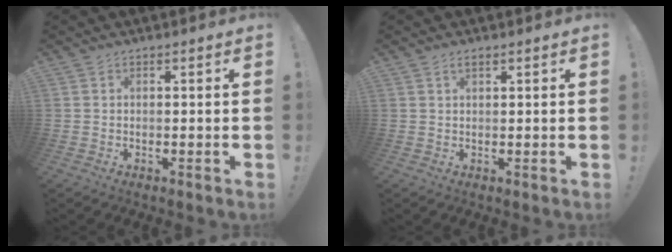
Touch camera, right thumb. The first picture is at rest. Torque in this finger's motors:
{"motor_torque": [-0.15, 0.04, 0.22, 0.02, -0.04]}